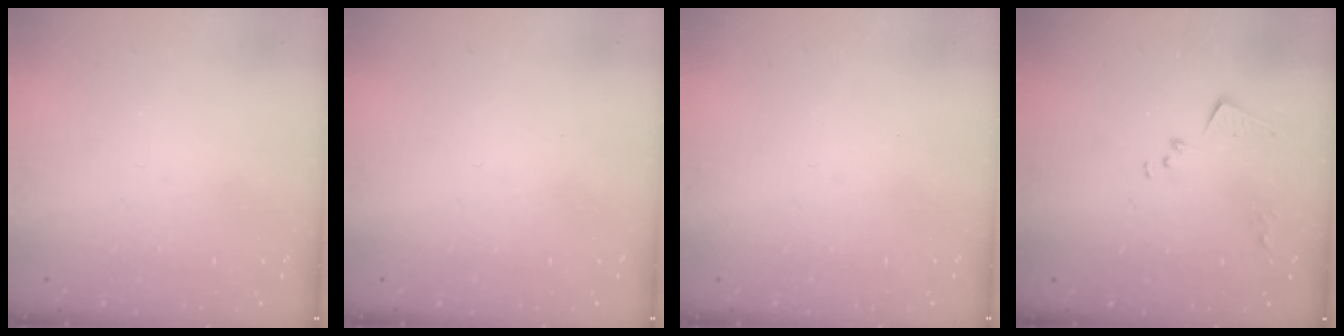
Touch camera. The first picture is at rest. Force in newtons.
{"total": 0.0}
{"total": 0.0}
{"total": 8.4, "press": 8.4, "slide": 0.6}